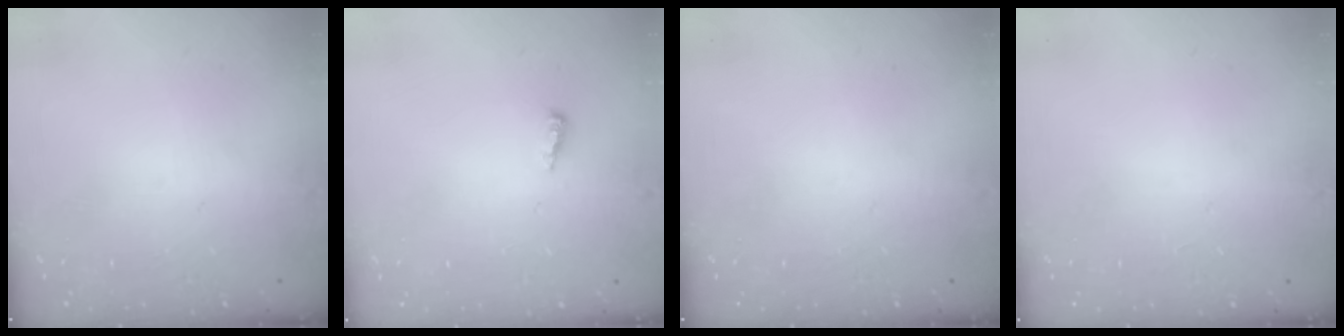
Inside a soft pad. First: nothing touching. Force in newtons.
{"total": 2.5, "press": 2.5, "slide": 0.2}
{"total": 0.0}
{"total": 1.0, "press": 0.8, "slide": 0.6}